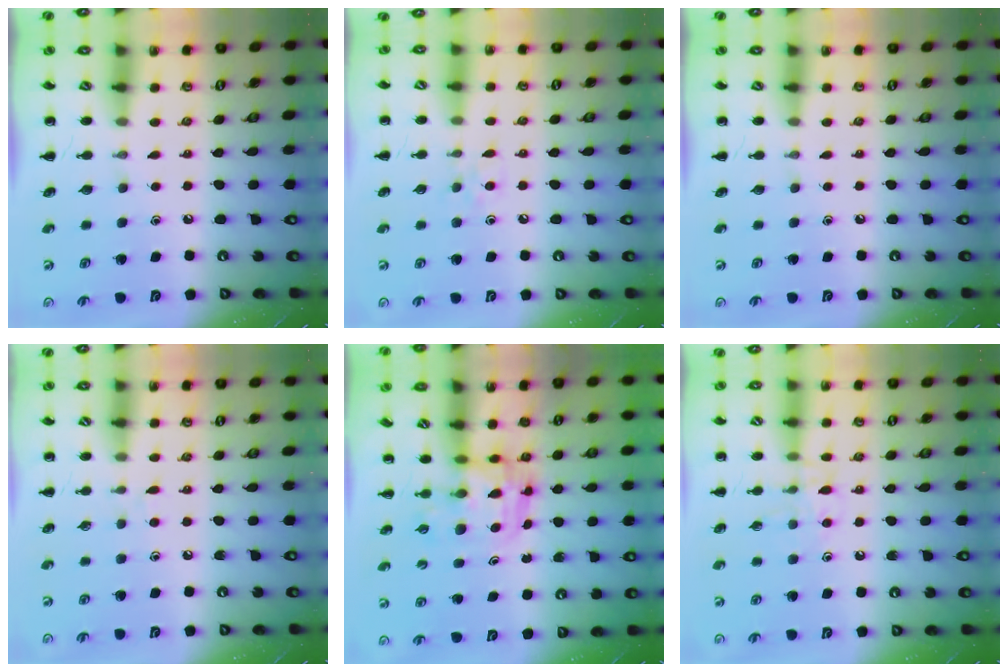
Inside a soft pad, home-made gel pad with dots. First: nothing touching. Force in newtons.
{"total": 4.3, "press": 4.1, "slide": 1.2}
{"total": 0.0}
{"total": 2.8, "press": 2.4, "slide": 1.4}
{"total": 3.4, "press": 3.4, "slide": 0.7}
{"total": 8.9, "press": 8.8, "slide": 1.1}